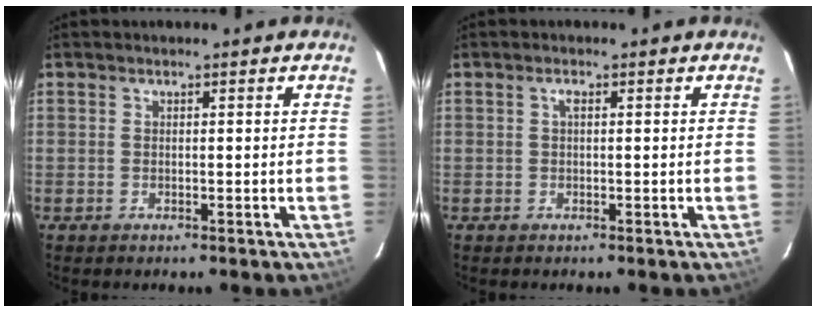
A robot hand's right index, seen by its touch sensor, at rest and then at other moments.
{"total": 0.9, "force": [0.2, 0.3, 0.9], "torque": [-0.016, 0.005, 0.000]}